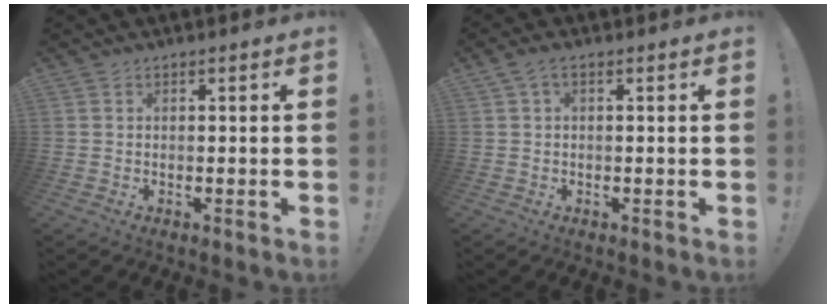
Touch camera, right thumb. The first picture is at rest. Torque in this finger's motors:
{"motor_torque": [-0.07, -0.10, 0.38, 0.01, 0.09]}